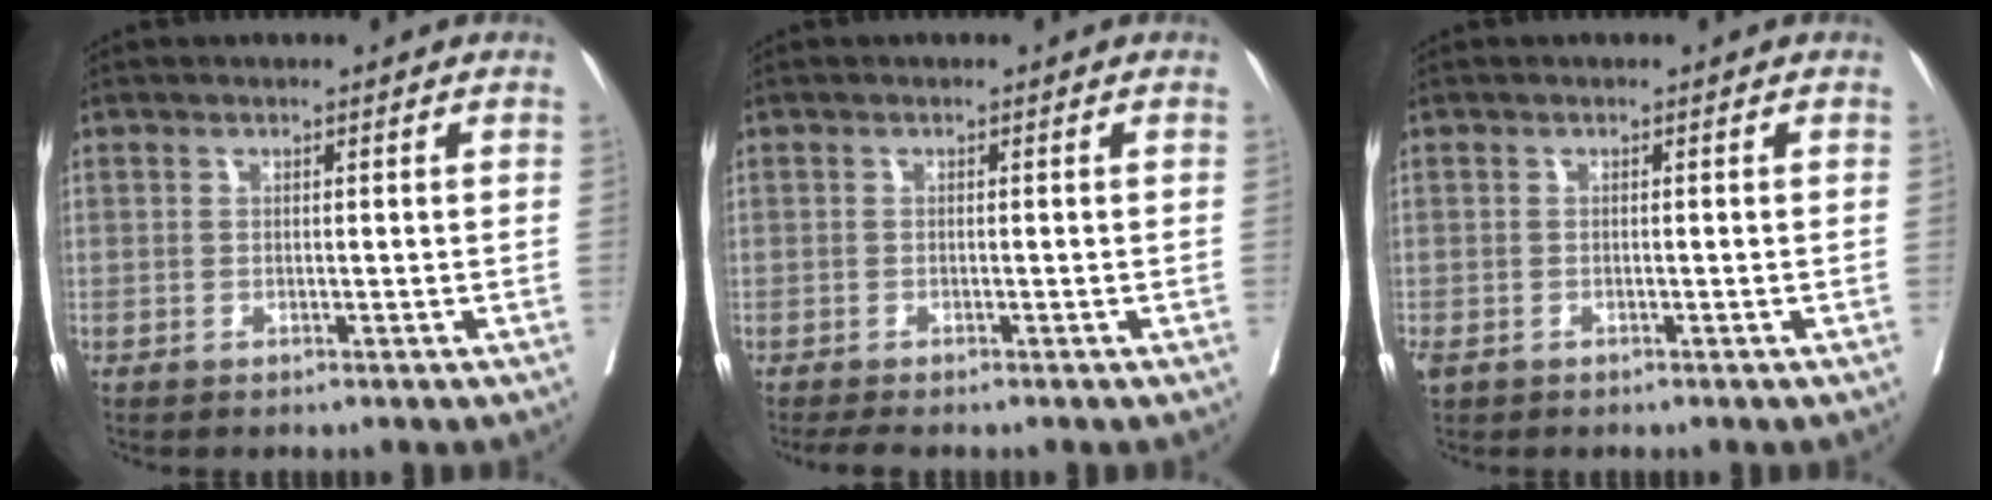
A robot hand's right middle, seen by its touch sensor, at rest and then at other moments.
{"total": 2.4, "force": [-2.0, 0.4, 1.2], "torque": [-0.018, -0.007, -0.032]}
{"total": 1.5, "force": [-0.9, 1.0, 0.7], "torque": [-0.020, -0.002, -0.013]}